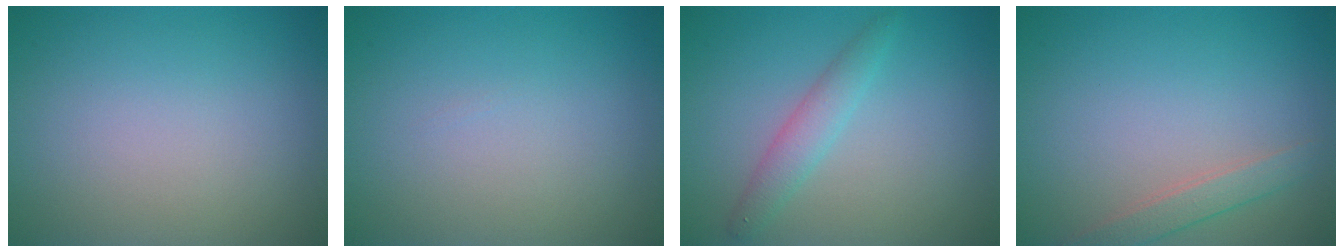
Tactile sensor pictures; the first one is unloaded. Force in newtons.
{"total": 0.0}
{"total": 2.1, "press": 2.1, "slide": 0.0}
{"total": 1.8, "press": 1.8, "slide": 0.1}